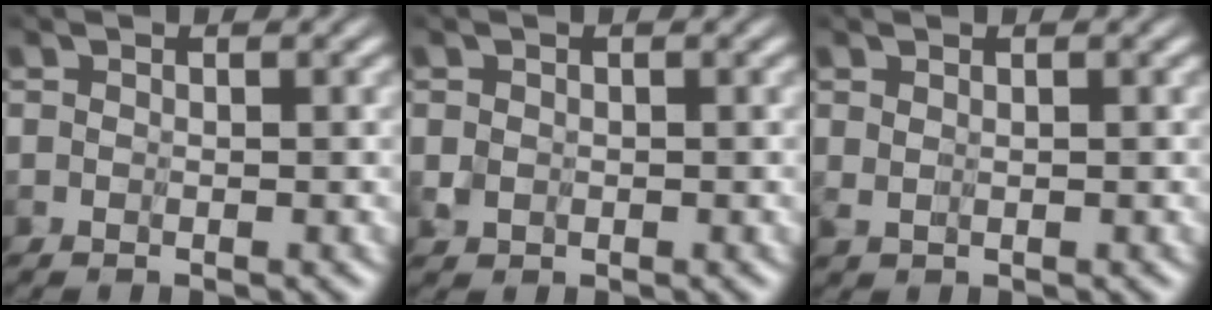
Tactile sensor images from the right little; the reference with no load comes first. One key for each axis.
{"total": 1.8, "fx": -0.2, "fy": 1.6, "fz": 0.7, "tx": -0.024, "ty": 0.002, "tz": -0.015}
{"total": 1.3, "fx": 0.6, "fy": 0.5, "fz": 1.0, "tx": -0.032, "ty": -0.008, "tz": 0.016}